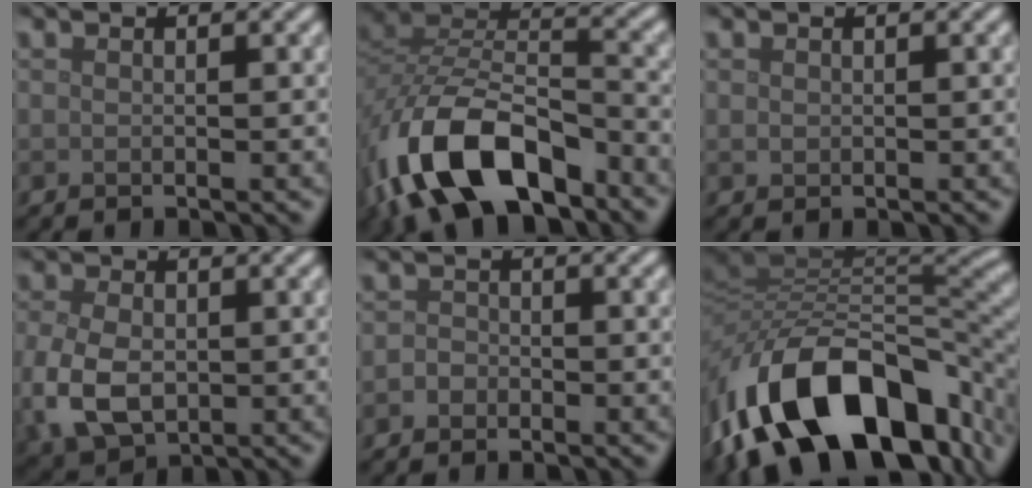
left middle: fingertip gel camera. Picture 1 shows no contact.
{"total": 12.3, "force": [-6.7, 6.3, 8.1], "torque": [-0.172, -0.010, -0.128]}
{"total": 0.5, "force": [0.2, 0.5, 0.2], "torque": [-0.001, -0.002, 0.004]}
{"total": 6.3, "force": [-1.1, 4.3, 4.4], "torque": [-0.112, -0.015, -0.016]}
{"total": 1.2, "force": [-0.6, 0.9, 0.4], "torque": [-0.005, 0.001, -0.016]}
{"total": 15.7, "force": [-6.9, 9.0, 10.9], "torque": [-0.192, 0.002, -0.114]}